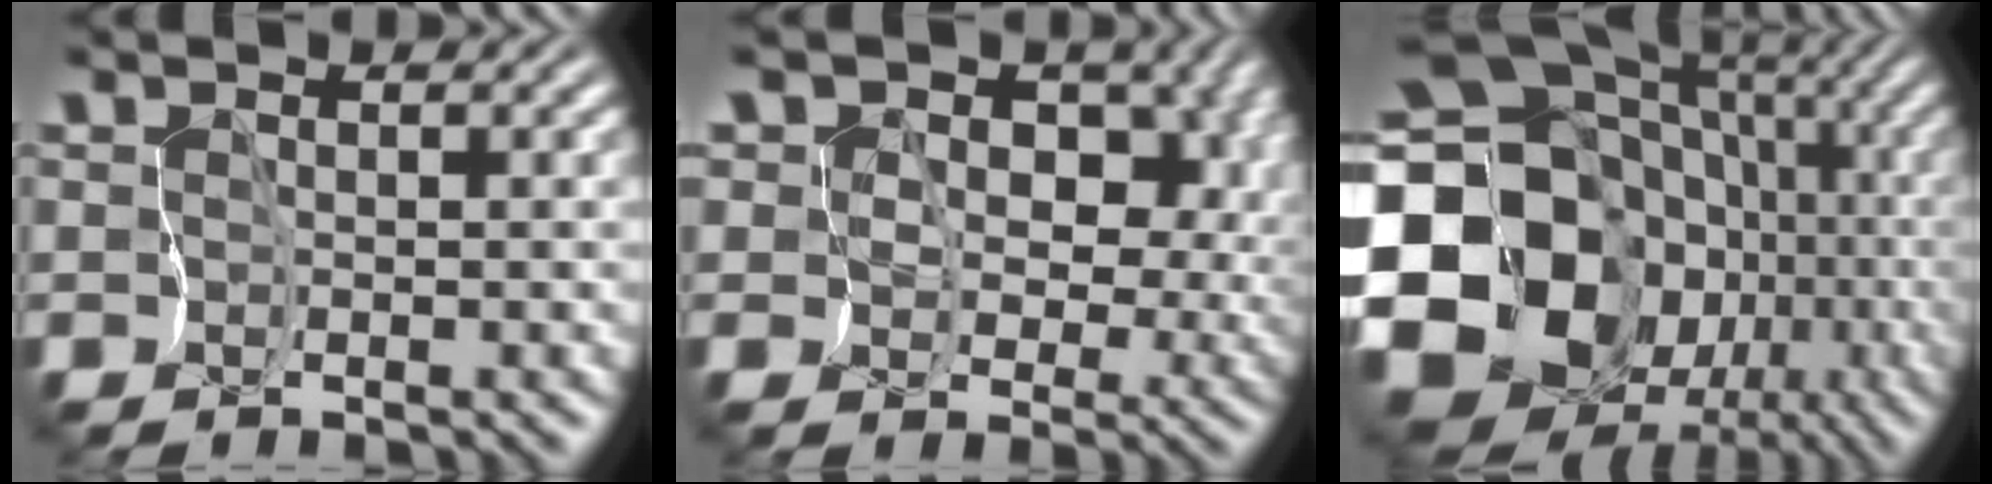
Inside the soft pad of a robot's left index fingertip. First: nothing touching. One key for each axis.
{"total": 12.4, "fx": 4.6, "fy": 8.7, "fz": 7.5, "tx": -0.119, "ty": 0.018, "tz": 0.060}
{"total": 22.0, "fx": -3.7, "fy": 18.6, "fz": 11.1, "tx": -0.212, "ty": -0.005, "tz": -0.098}